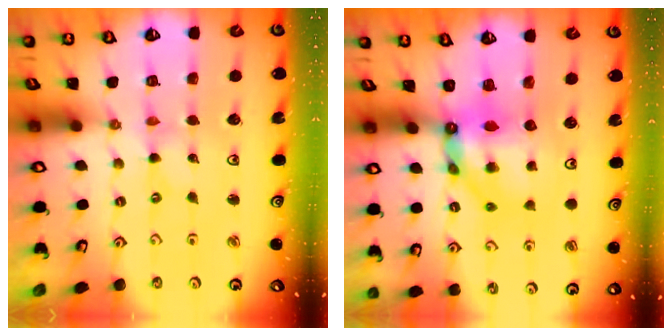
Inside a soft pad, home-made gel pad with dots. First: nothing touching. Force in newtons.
{"total": 9.0, "press": 8.9, "slide": 1.2}